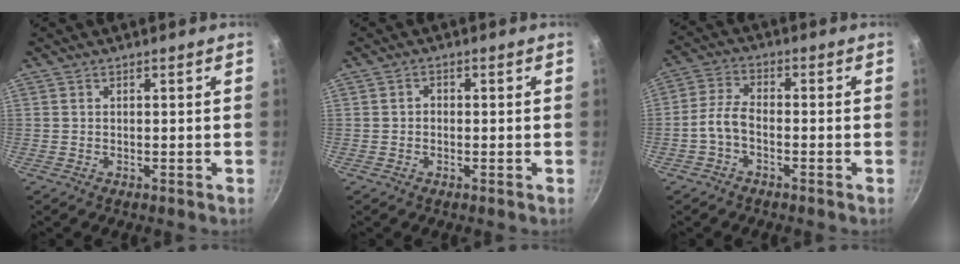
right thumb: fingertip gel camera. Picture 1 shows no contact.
{"total": 1.5, "force": [-0.1, 1.2, 0.8], "torque": [-0.011, 0.007, -0.004]}
{"total": 4.9, "force": [-2.1, 2.6, 3.5], "torque": [-0.073, 0.030, -0.051]}